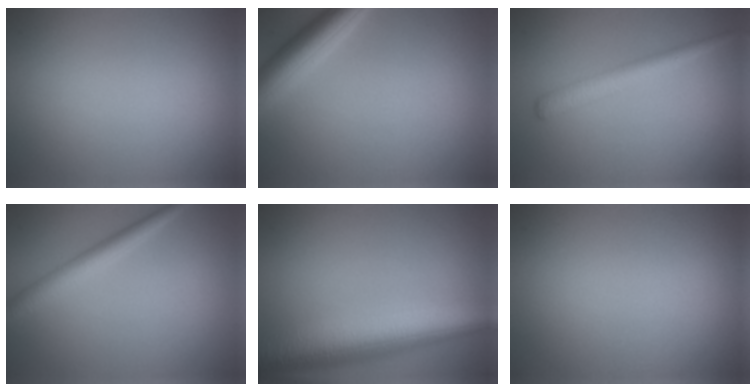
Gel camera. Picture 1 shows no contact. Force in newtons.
{"total": 4.8, "press": 4.8, "slide": 0.2}
{"total": 2.7, "press": 2.6, "slide": 0.1}
{"total": 2.7, "press": 2.7, "slide": 0.1}
{"total": 9.3, "press": 9.2, "slide": 0.6}
{"total": 0.0}